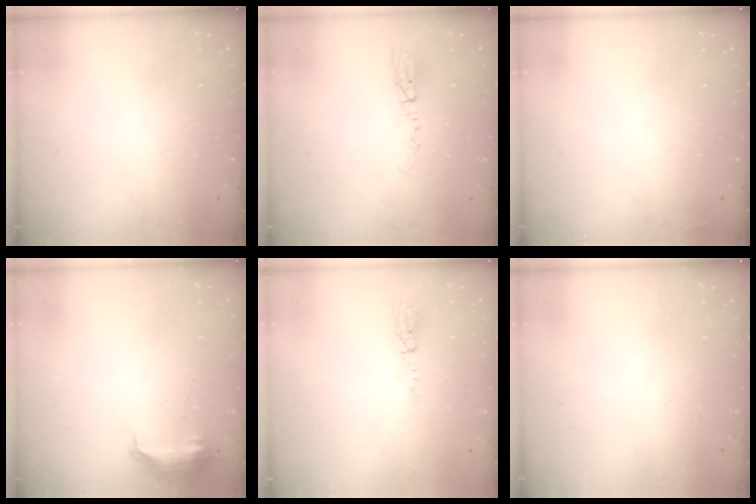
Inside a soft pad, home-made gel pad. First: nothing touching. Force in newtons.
{"total": 5.6, "press": 5.3, "slide": 1.9}
{"total": 2.3, "press": 2.2, "slide": 0.8}
{"total": 8.5, "press": 8.4, "slide": 0.9}
{"total": 3.1, "press": 2.5, "slide": 1.9}
{"total": 0.0}